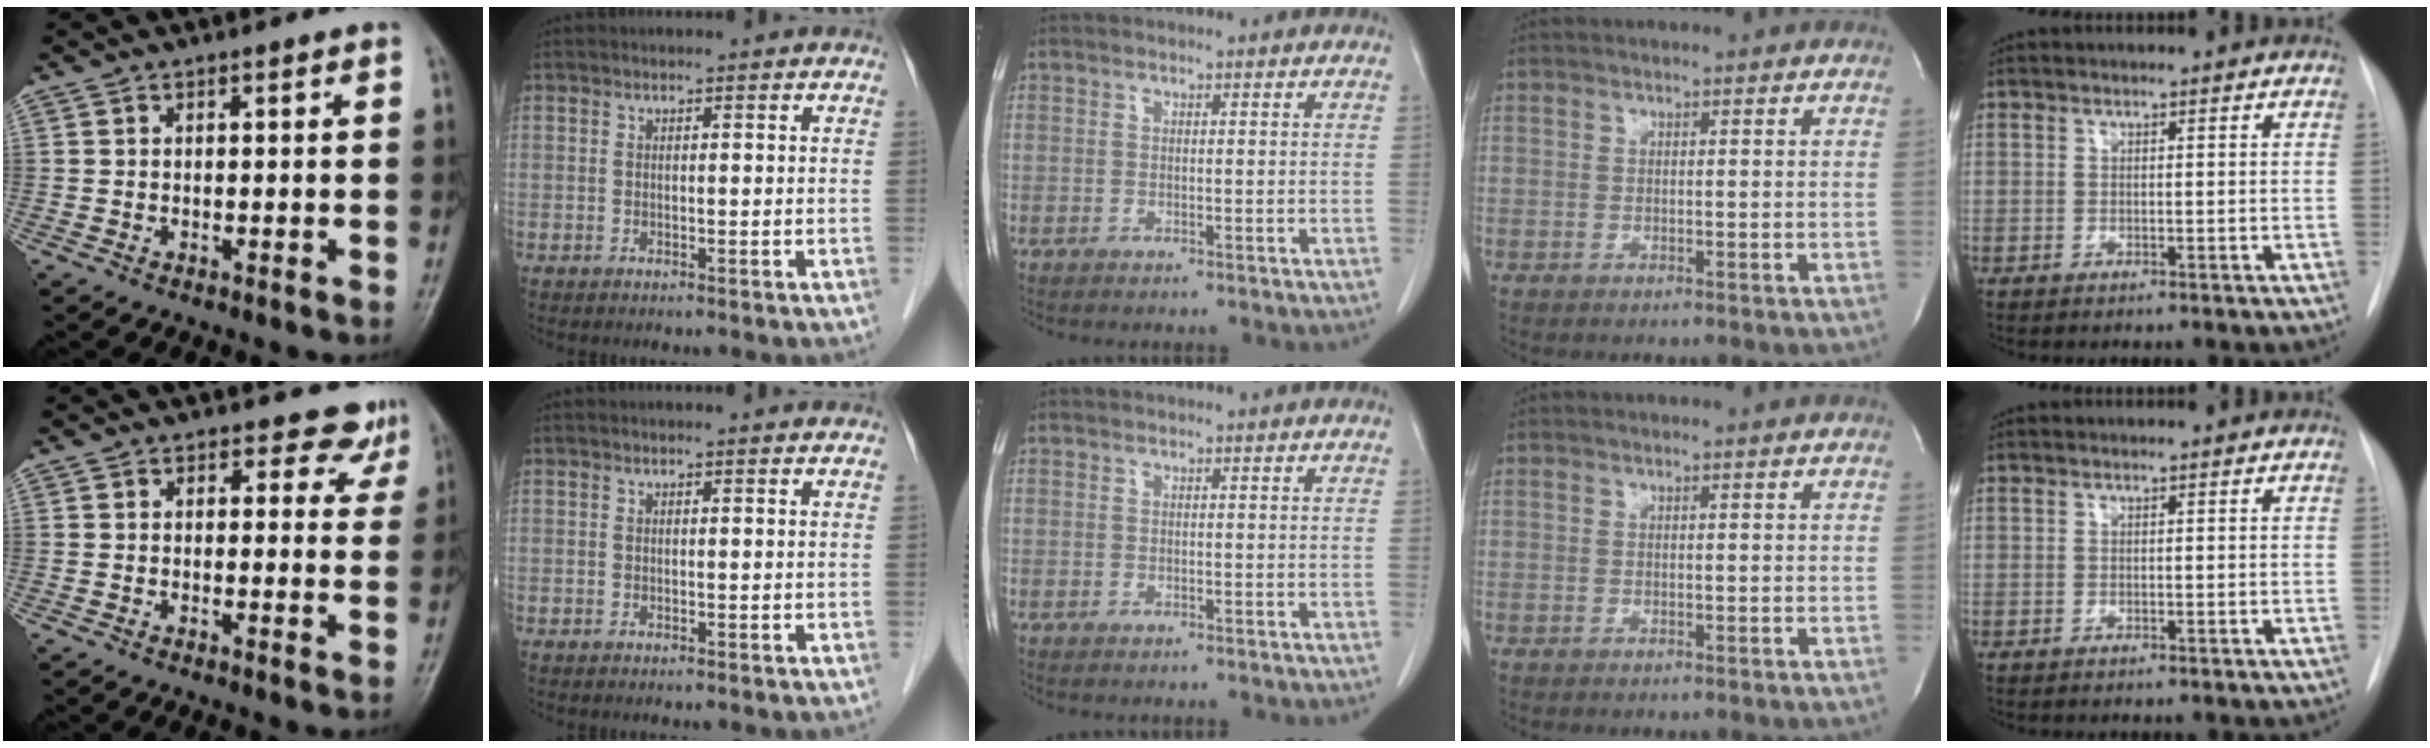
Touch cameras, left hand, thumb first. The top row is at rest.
{"thumb": {"total": 4.8, "force": [4.0, 2.7, 0.3], "torque": [0.030, -0.024, 0.027]}, "index": {"total": 0.7, "force": [0.7, 0.0, 0.2], "torque": [-0.010, 0.001, 0.004]}}